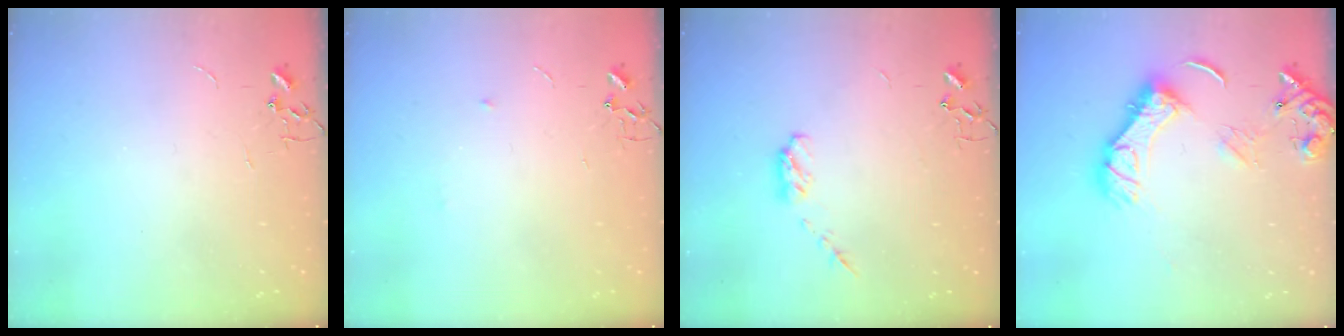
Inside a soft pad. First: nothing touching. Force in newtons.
{"total": 3.8, "press": 3.7, "slide": 1.0}
{"total": 6.0, "press": 6.0, "slide": 0.6}
{"total": 14.3, "press": 14.3, "slide": 1.6}